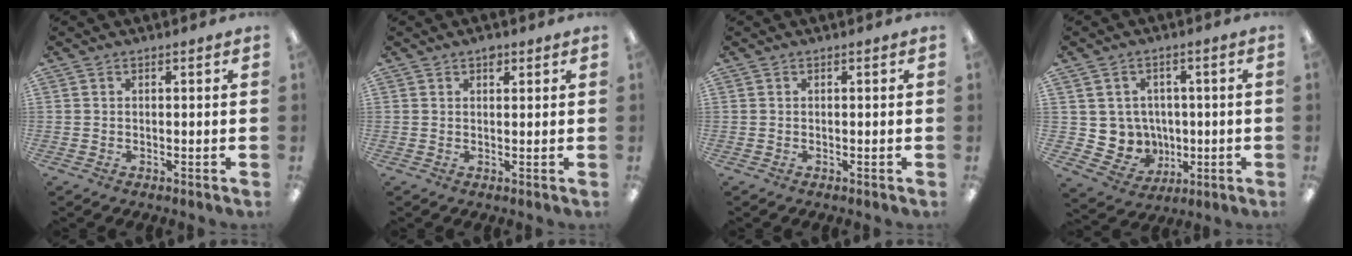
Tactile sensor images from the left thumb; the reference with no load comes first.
{"total": 2.0, "force": [1.3, 1.0, 1.1], "torque": [-0.008, -0.004, 0.020]}
{"total": 0.0}
{"total": 6.4, "force": [1.8, 6.1, 0.0], "torque": [-0.025, -0.011, 0.047]}